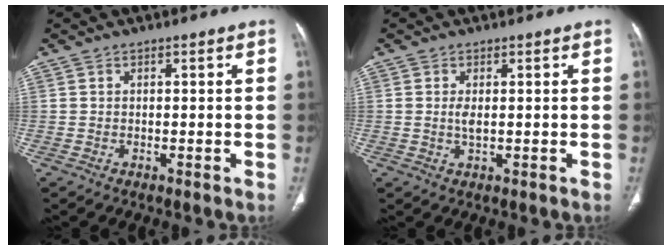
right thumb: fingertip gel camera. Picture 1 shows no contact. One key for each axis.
{"total": 1.9, "fx": 0.2, "fy": 0.7, "fz": 1.7, "tx": -0.039, "ty": -0.004, "tz": 0.008}